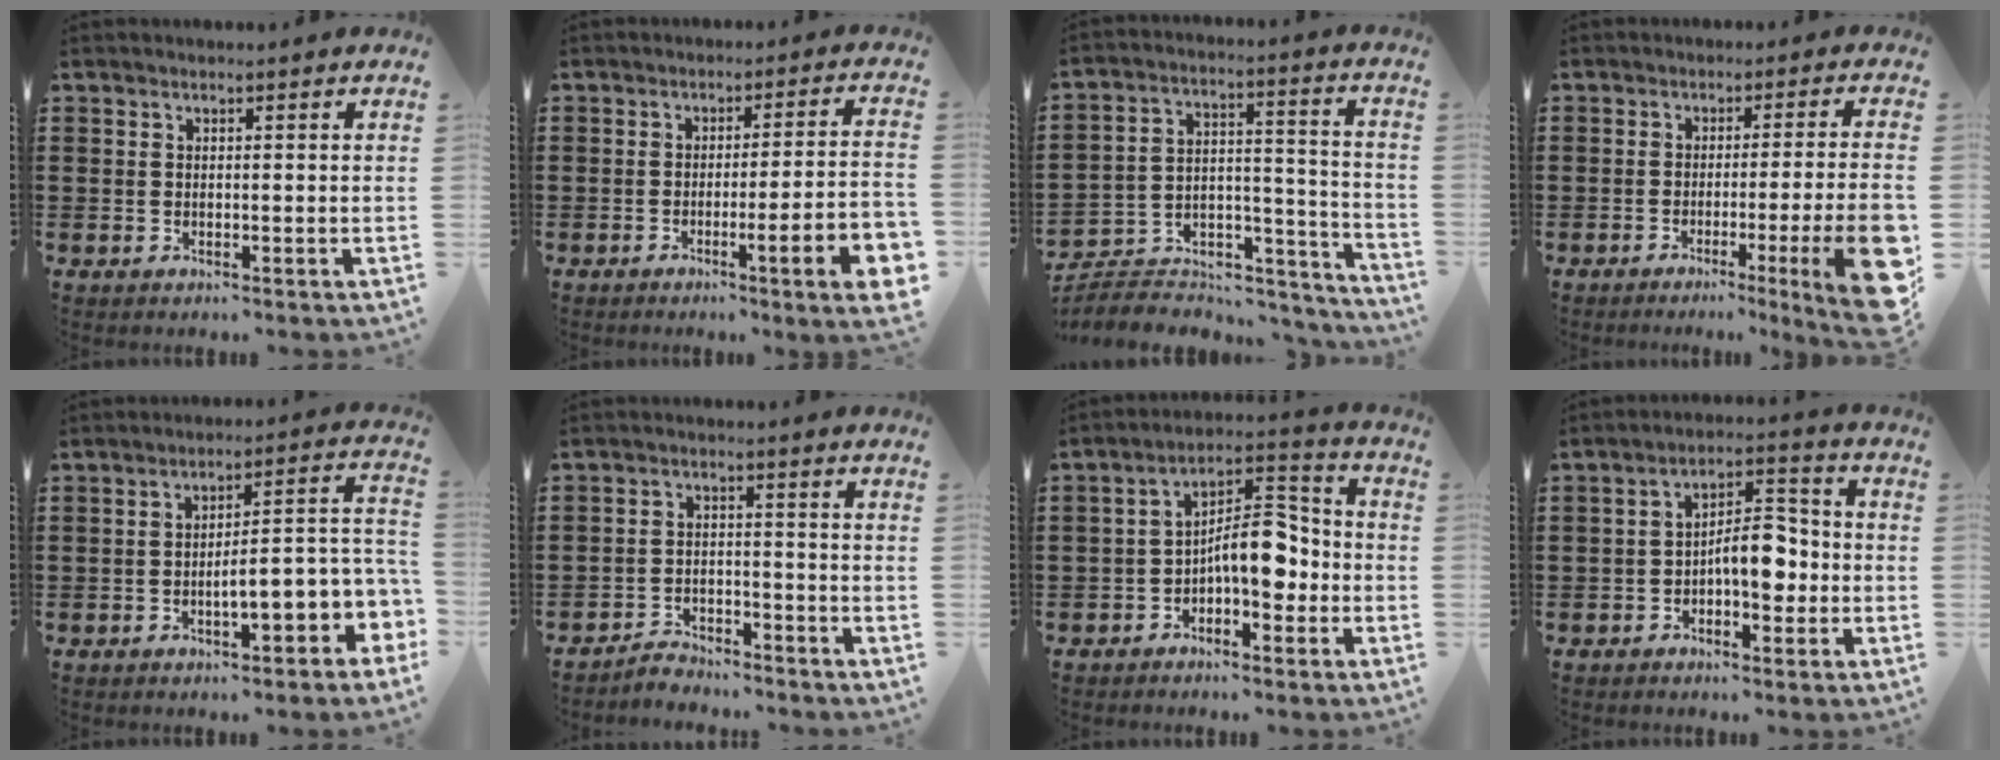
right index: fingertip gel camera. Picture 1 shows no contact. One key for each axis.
{"total": 8.0, "fx": -3.7, "fy": 0.1, "fz": 7.1, "tx": -0.117, "ty": -0.013, "tz": -0.068}
{"total": 4.6, "fx": -4.0, "fy": 2.1, "fz": 0.9, "tx": -0.019, "ty": 0.000, "tz": -0.082}
{"total": 9.8, "fx": -3.4, "fy": 0.7, "fz": 9.1, "tx": -0.141, "ty": -0.018, "tz": -0.062}
{"total": 5.7, "fx": -2.3, "fy": 1.3, "fz": 5.0, "tx": -0.076, "ty": -0.028, "tz": -0.051}
{"total": 3.1, "fx": -3.0, "fy": 0.5, "fz": 0.0, "tx": -0.009, "ty": 0.004, "tz": -0.064}
{"total": 8.8, "fx": -2.2, "fy": 4.0, "fz": 7.5, "tx": -0.114, "ty": 0.012, "tz": -0.041}
{"total": 7.3, "fx": -1.8, "fy": 3.4, "fz": 6.2, "tx": -0.092, "ty": 0.008, "tz": -0.035}